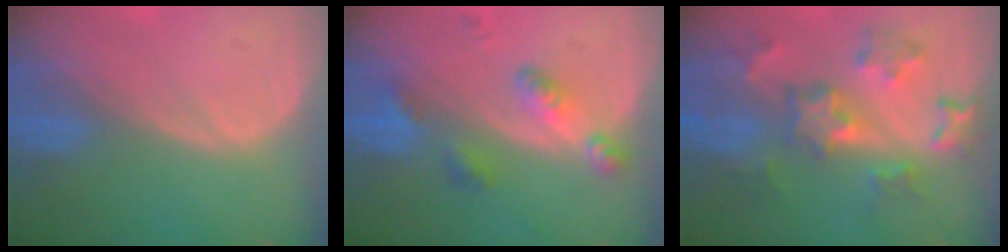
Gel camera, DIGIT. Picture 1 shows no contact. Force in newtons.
{"total": 5.6, "press": 4.9, "slide": 2.7}
{"total": 8.8, "press": 7.8, "slide": 3.9}